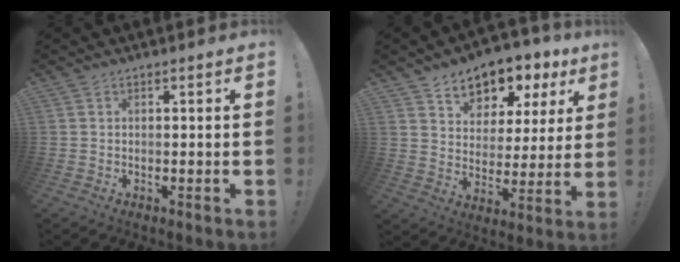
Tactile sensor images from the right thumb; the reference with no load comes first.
{"total": 8.5, "force": [6.2, 5.3, 2.2], "torque": [-0.026, -0.056, 0.111]}